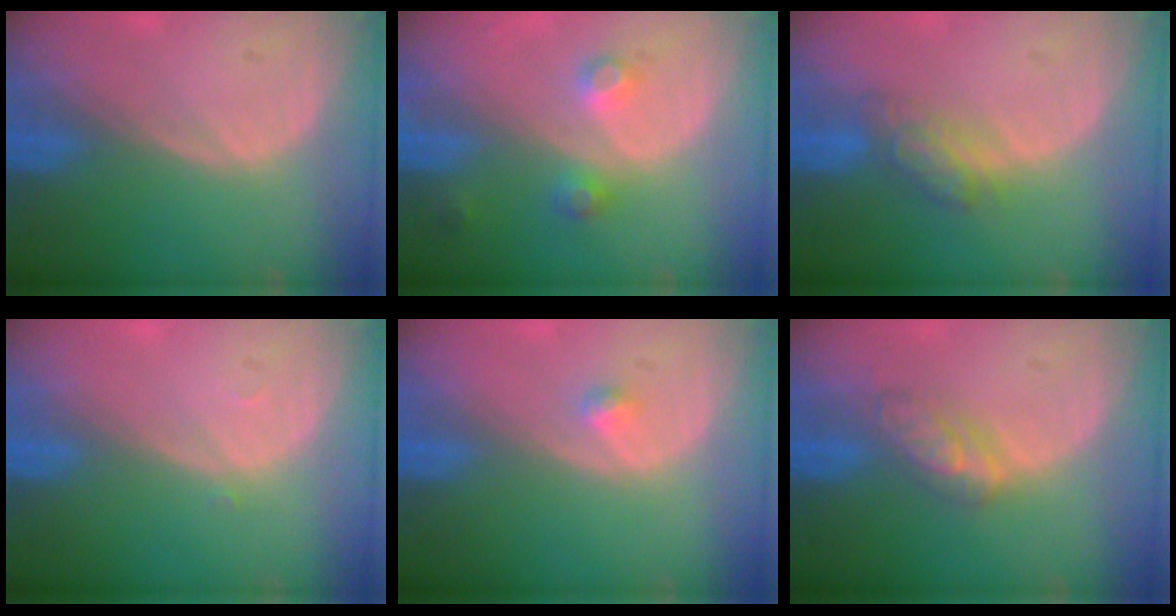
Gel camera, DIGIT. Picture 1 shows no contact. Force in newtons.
{"total": 3.8, "press": 3.5, "slide": 1.4}
{"total": 4.4, "press": 4.3, "slide": 1.1}
{"total": 0.5, "press": 0.4, "slide": 0.3}
{"total": 1.0, "press": 1.0, "slide": 0.1}
{"total": 4.7, "press": 4.5, "slide": 1.5}